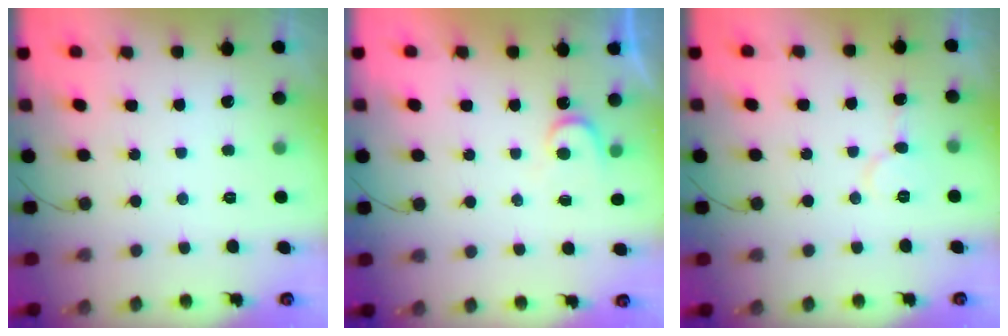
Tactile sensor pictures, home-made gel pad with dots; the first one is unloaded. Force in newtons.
{"total": 3.8, "press": 3.7, "slide": 0.3}
{"total": 6.3, "press": 6.2, "slide": 0.5}